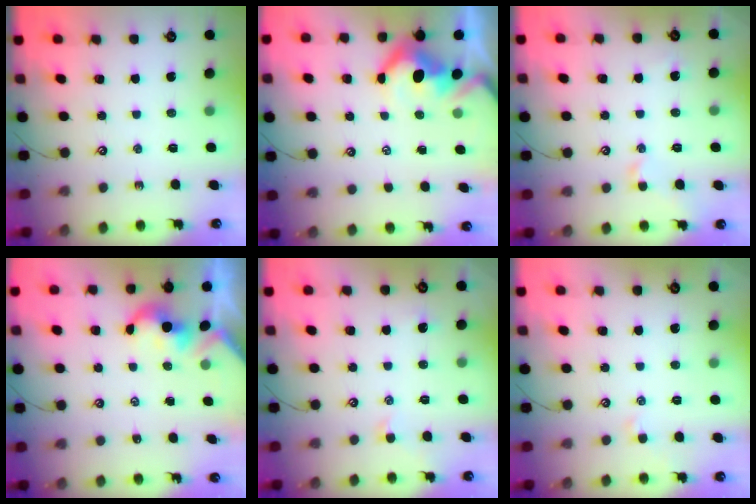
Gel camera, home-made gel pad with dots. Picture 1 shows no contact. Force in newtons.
{"total": 4.3, "press": 4.1, "slide": 1.2}
{"total": 1.5, "press": 1.4, "slide": 0.3}
{"total": 1.3, "press": 1.3, "slide": 0.2}
{"total": 1.2, "press": 1.0, "slide": 0.6}
{"total": 1.4, "press": 1.3, "slide": 0.3}